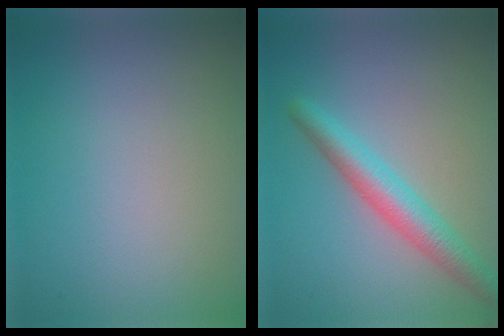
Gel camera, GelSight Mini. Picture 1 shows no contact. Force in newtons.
{"total": 4.1, "press": 4.1, "slide": 0.1}